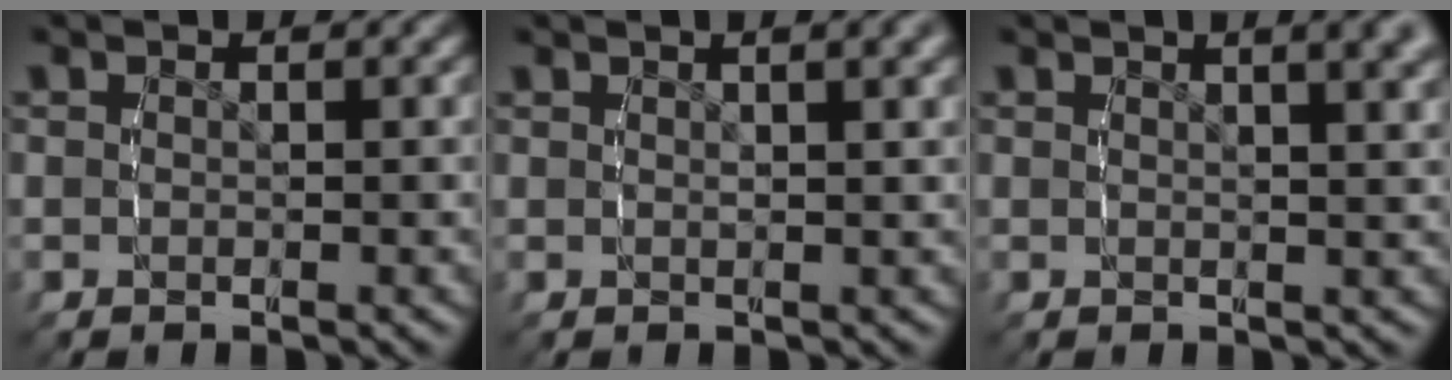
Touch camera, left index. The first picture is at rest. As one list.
[{"total": 2.9, "force": [1.6, 0.1, 2.3], "torque": [-0.019, 0.009, 0.027]}, {"total": 5.0, "force": [2.8, 1.1, 4.1], "torque": [-0.039, 0.018, 0.039]}]